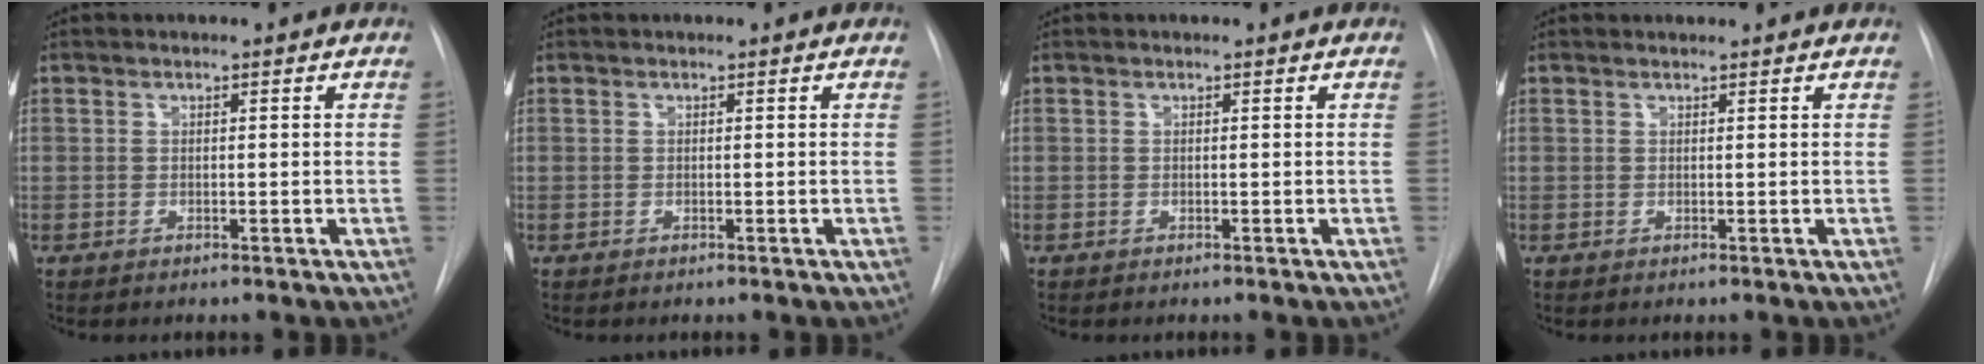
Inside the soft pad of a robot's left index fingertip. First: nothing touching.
{"total": 0.0}
{"total": 0.0}
{"total": 0.0}